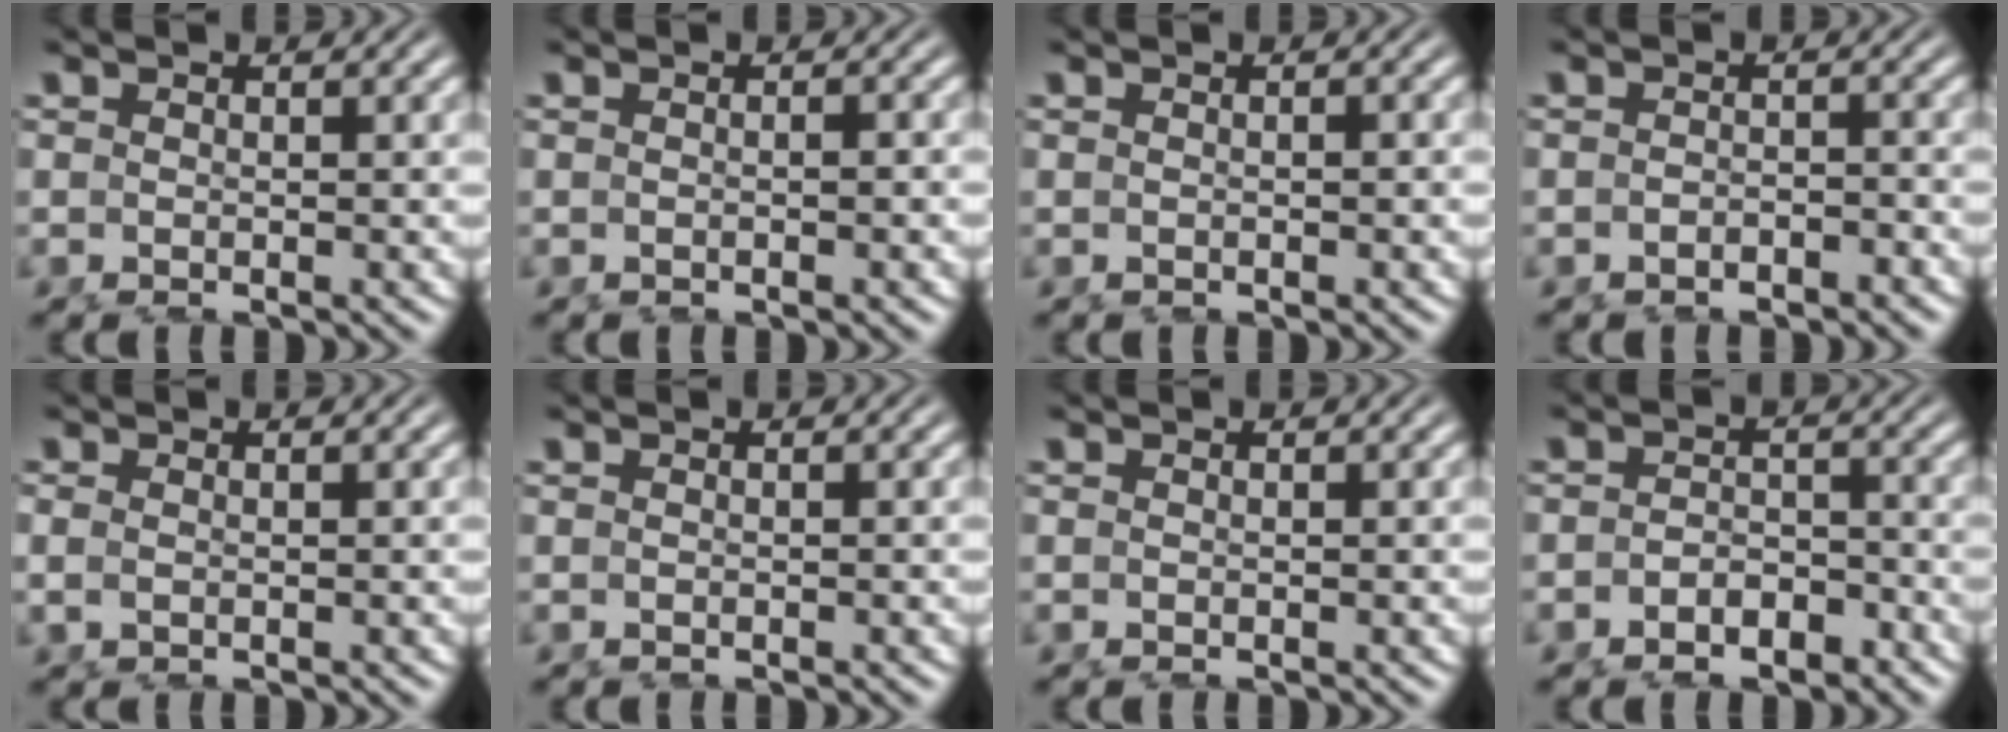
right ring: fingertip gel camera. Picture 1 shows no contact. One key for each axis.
{"total": 0.5, "fx": -0.3, "fy": -0.1, "fz": 0.4, "tx": -0.002, "ty": 0.008, "tz": -0.009}
{"total": 0.0}
{"total": 1.4, "fx": -1.4, "fy": 0.0, "fz": -0.1, "tx": 0.014, "ty": 0.008, "tz": -0.031}
{"total": 0.8, "fx": 0.2, "fy": 0.0, "fz": 0.7, "tx": -0.018, "ty": -0.001, "tz": 0.008}
{"total": 0.0}
{"total": 0.0}
{"total": 2.8, "fx": -2.4, "fy": 1.3, "fz": 0.7, "tx": 0.006, "ty": 0.005, "tz": -0.048}